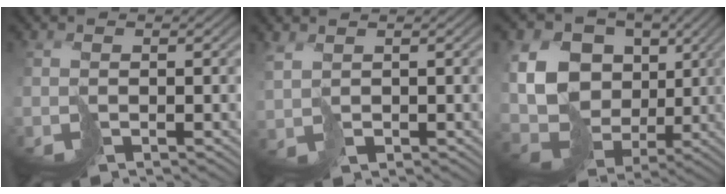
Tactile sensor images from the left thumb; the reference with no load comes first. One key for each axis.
{"total": 1.8, "fx": 1.6, "fy": 0.7, "fz": 0.3, "tx": -0.016, "ty": 0.002, "tz": 0.039}
{"total": 15.5, "fx": 2.8, "fy": 12.8, "fz": 8.2, "tx": -0.225, "ty": 0.011, "tz": 0.061}